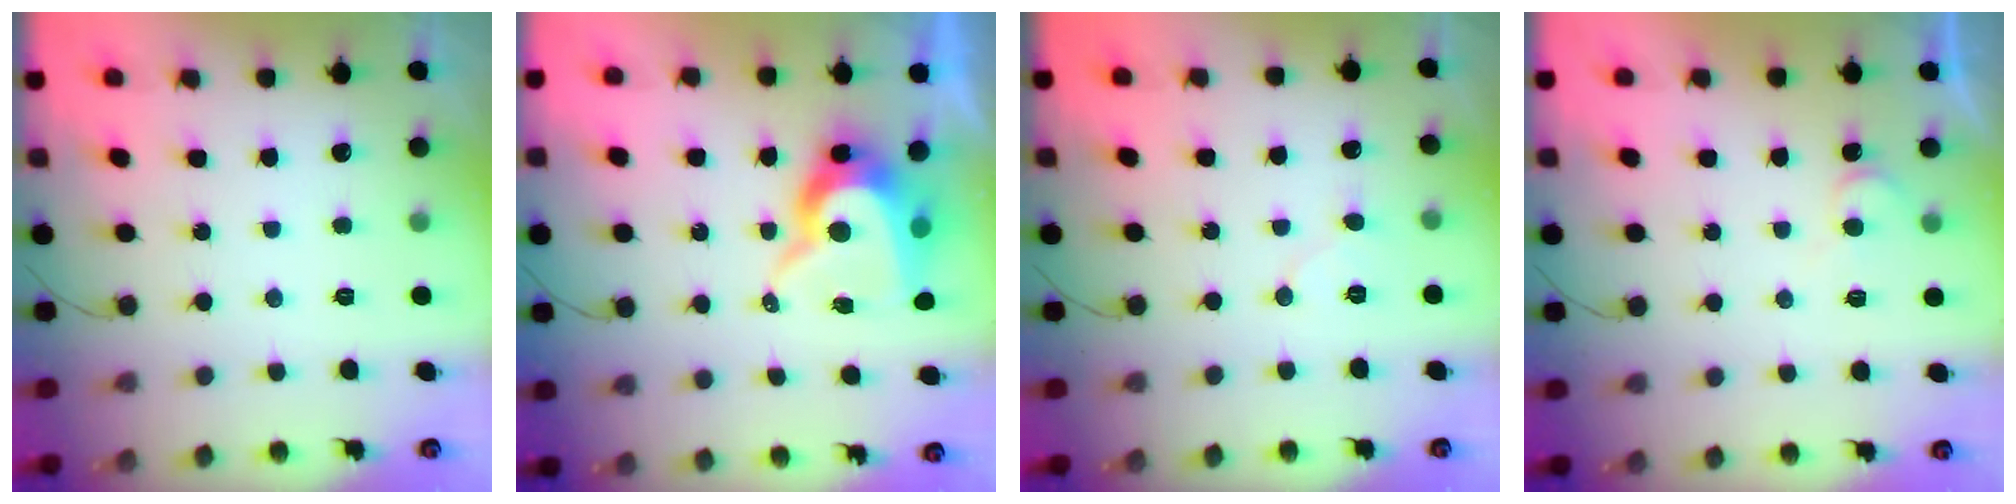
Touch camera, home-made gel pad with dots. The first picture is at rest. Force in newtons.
{"total": 12.5, "press": 12.5, "slide": 0.8}
{"total": 5.9, "press": 5.9, "slide": 0.6}
{"total": 4.4, "press": 4.3, "slide": 0.3}